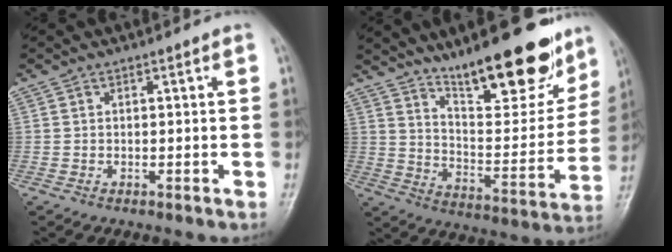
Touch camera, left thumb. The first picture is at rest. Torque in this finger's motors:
{"motor_torque": [0.37, 0.21, 0.91, -1.78, 0.19]}